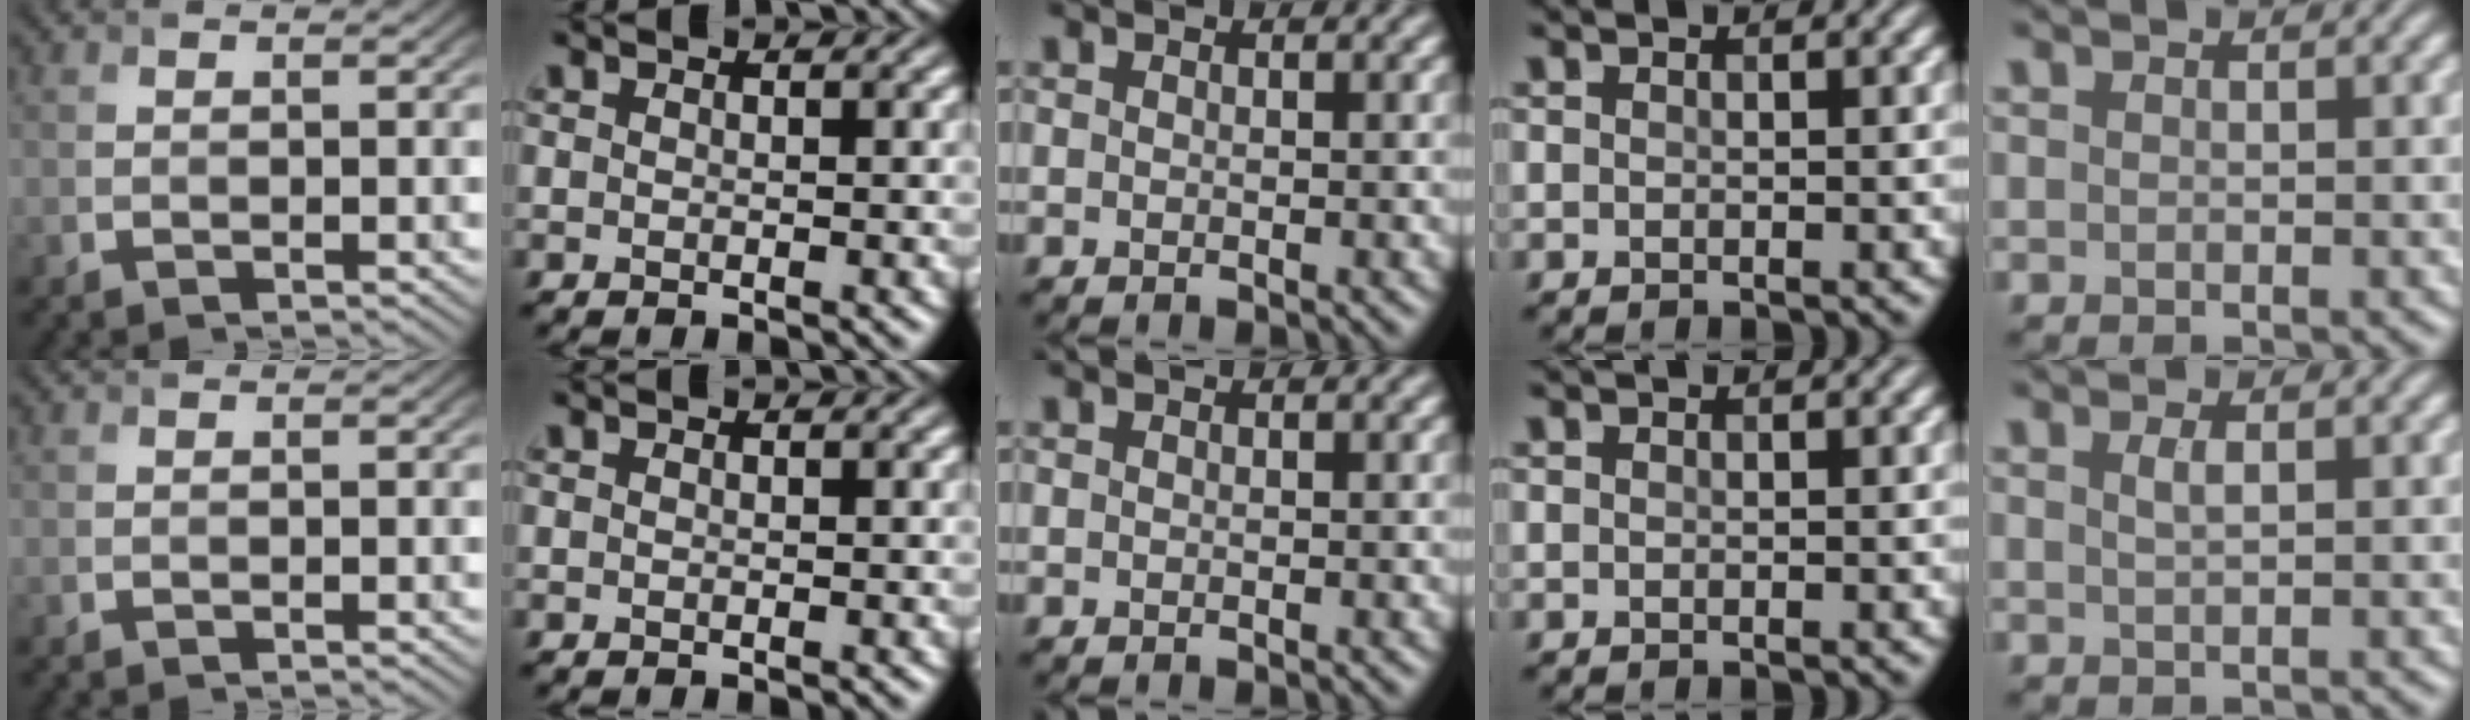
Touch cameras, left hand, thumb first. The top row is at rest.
{"little": {"total": 1.1, "force": [0.4, 0.4, 1.0], "torque": [-0.016, 0.004, 0.006]}}